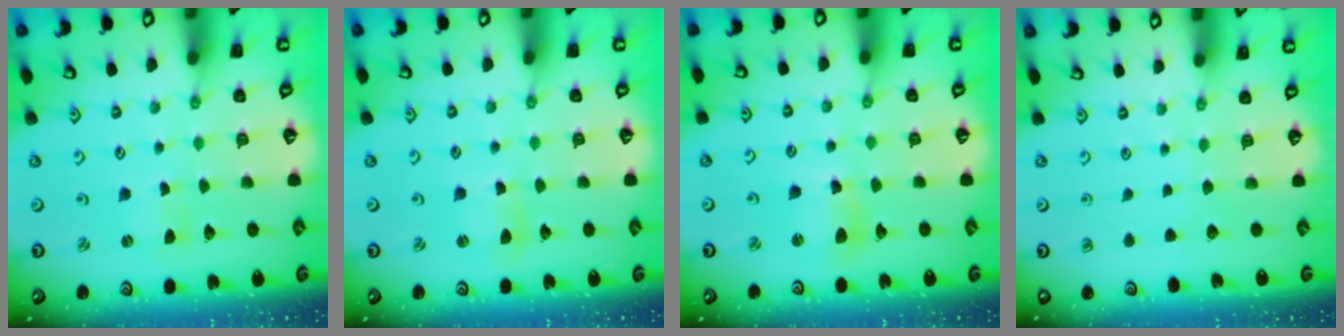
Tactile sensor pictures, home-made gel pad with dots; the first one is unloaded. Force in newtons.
{"total": 3.2, "press": 3.1, "slide": 0.5}
{"total": 7.4, "press": 7.3, "slide": 1.1}
{"total": 0.0}